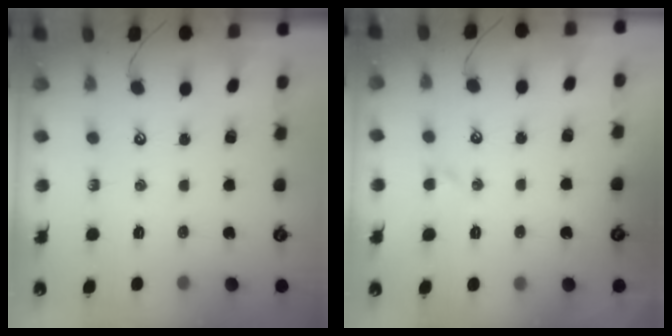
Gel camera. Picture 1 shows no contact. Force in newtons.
{"total": 0.0}